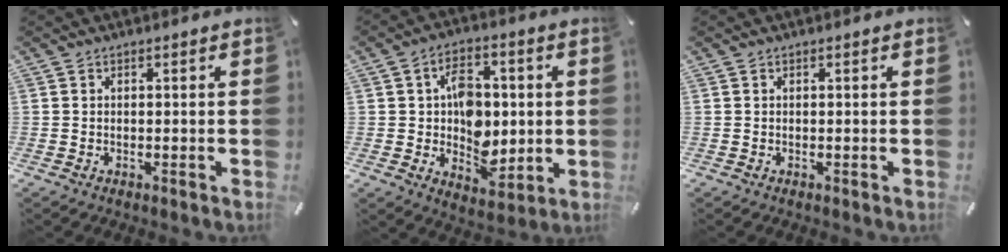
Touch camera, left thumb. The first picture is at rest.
{"total": 11.3, "force": [0.4, 8.5, 7.3], "torque": [-0.099, 0.008, 0.011]}
{"total": 0.0}